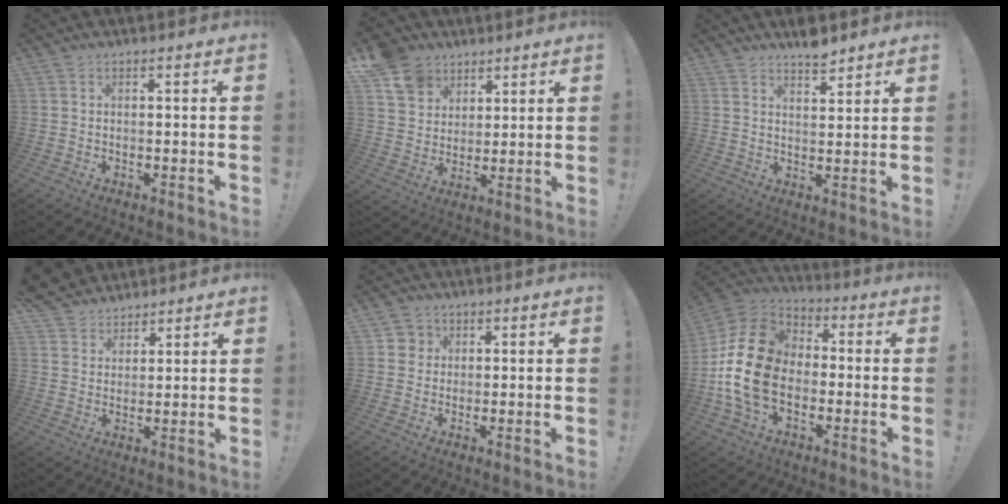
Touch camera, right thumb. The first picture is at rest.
{"total": 11.7, "force": [6.7, 8.9, 3.4], "torque": [-0.055, -0.042, 0.134]}
{"total": 5.1, "force": [4.6, 1.3, 1.9], "torque": [-0.010, -0.035, 0.077]}
{"total": 7.0, "force": [5.5, 4.2, 0.6], "torque": [-0.025, -0.039, 0.111]}
{"total": 3.8, "force": [1.1, 3.6, 0.6], "torque": [-0.007, 0.001, 0.020]}
{"total": 19.7, "force": [-2.5, 14.3, 13.3], "torque": [-0.255, 0.034, -0.036]}